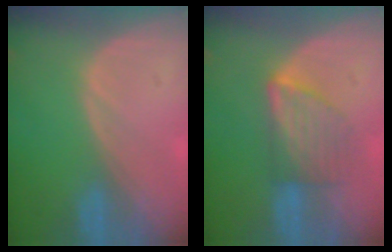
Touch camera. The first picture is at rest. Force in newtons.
{"total": 5.9, "press": 5.7, "slide": 1.3}